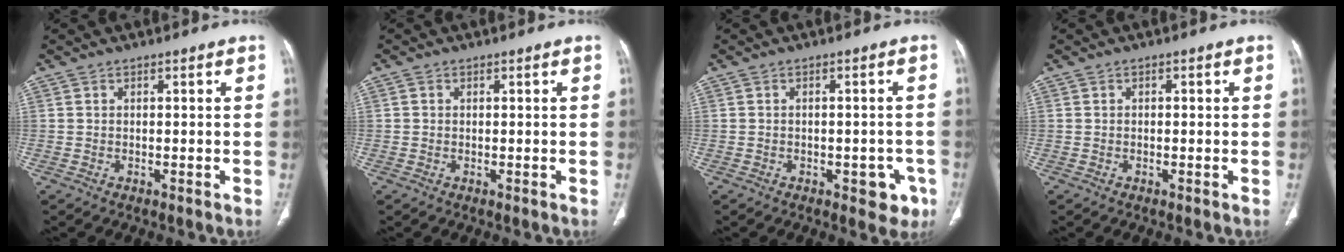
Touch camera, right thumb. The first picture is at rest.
{"total": 0.5, "force": [0.1, 0.5, 0.1], "torque": [-0.001, 0.002, 0.002]}
{"total": 5.3, "force": [-2.4, 3.0, 3.7], "torque": [-0.016, 0.008, -0.024]}
{"total": 0.5, "force": [0.1, 0.3, 0.4], "torque": [-0.006, 0.004, 0.002]}